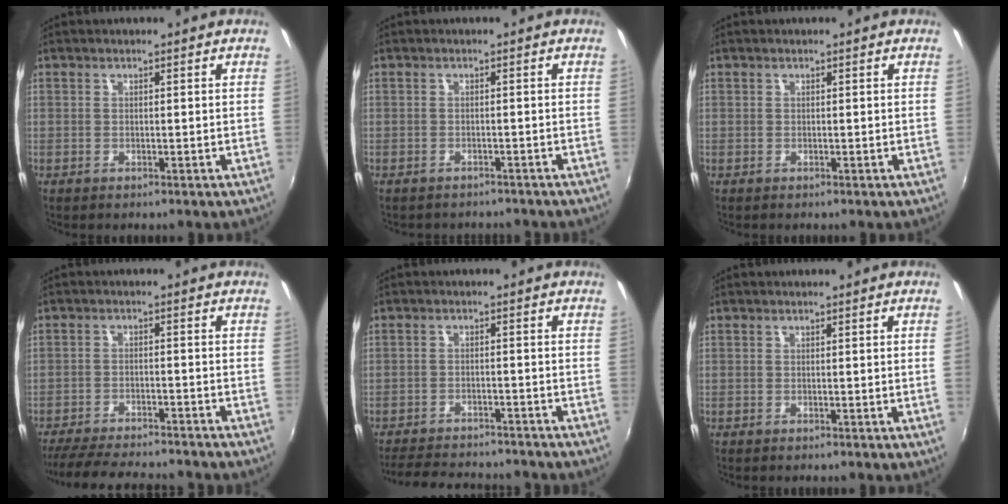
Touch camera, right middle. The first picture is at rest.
{"total": 3.6, "force": [-3.2, 1.3, 0.7], "torque": [-0.020, -0.012, -0.043]}
{"total": 0.0}
{"total": 15.5, "force": [-13.7, 2.4, 6.8], "torque": [-0.139, -0.025, -0.205]}
{"total": 13.5, "force": [-12.0, 3.4, 5.1], "torque": [-0.114, -0.013, -0.171]}
{"total": 0.8, "force": [0.1, -0.5, 0.6], "torque": [-0.002, -0.006, 0.001]}